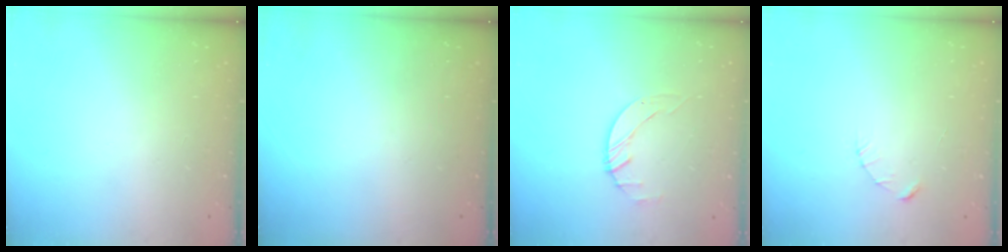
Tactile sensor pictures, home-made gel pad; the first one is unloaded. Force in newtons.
{"total": 0.0}
{"total": 1.4, "press": 1.4, "slide": 0.2}
{"total": 2.3, "press": 2.3, "slide": 0.3}